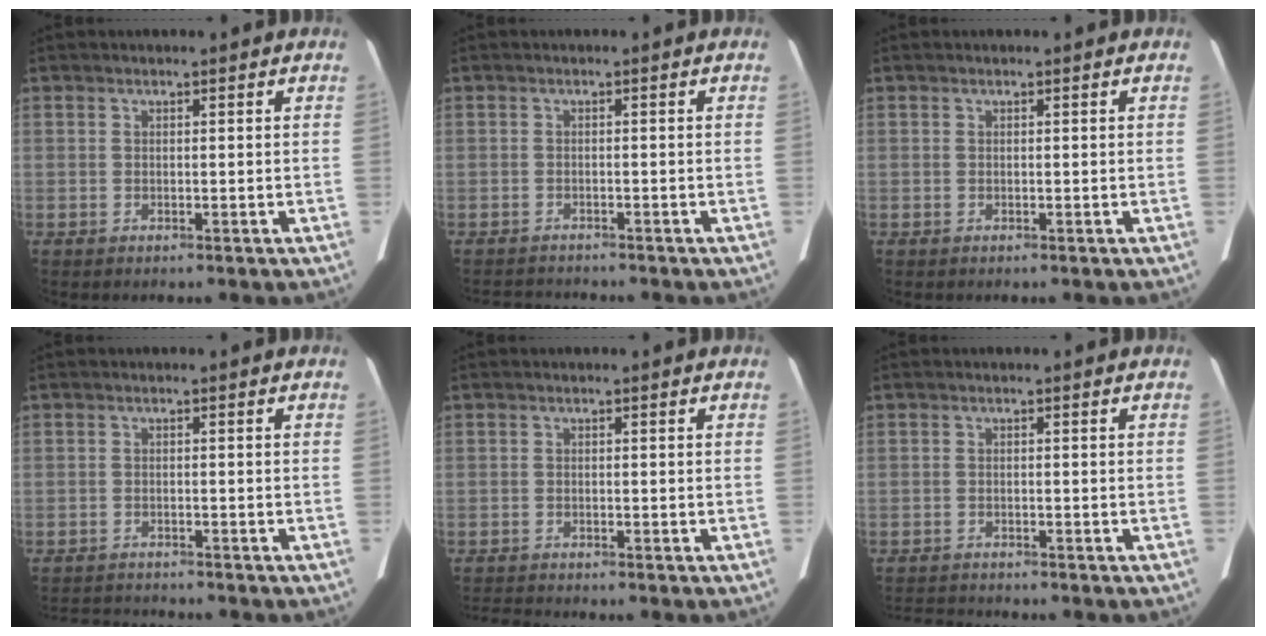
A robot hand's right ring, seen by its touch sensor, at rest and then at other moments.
{"total": 4.0, "force": [-3.9, 0.4, 0.8], "torque": [-0.012, -0.009, -0.057]}
{"total": 0.0}
{"total": 5.1, "force": [-5.0, 0.3, 1.0], "torque": [-0.017, -0.011, -0.075]}
{"total": 1.8, "force": [-1.7, -0.5, 0.1], "torque": [-0.009, -0.013, -0.032]}
{"total": 3.2, "force": [-3.2, 0.0, 0.5], "torque": [-0.010, -0.014, -0.050]}